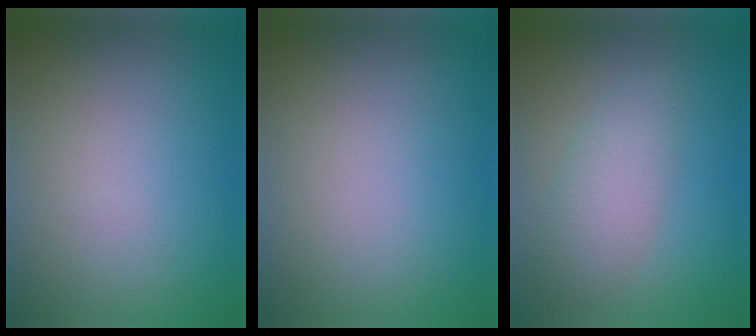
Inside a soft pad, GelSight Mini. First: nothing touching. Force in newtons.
{"total": 0.0}
{"total": 3.3, "press": 3.3, "slide": 0.2}